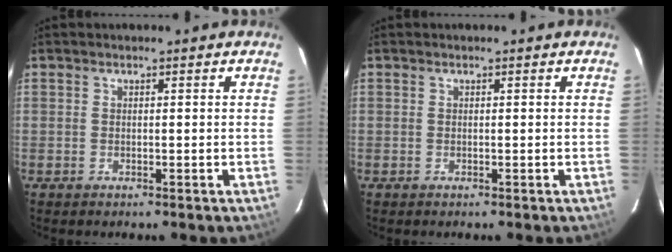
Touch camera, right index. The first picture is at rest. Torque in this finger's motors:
{"motor_torque": [0.00, 0.00, -0.02, 0.00]}